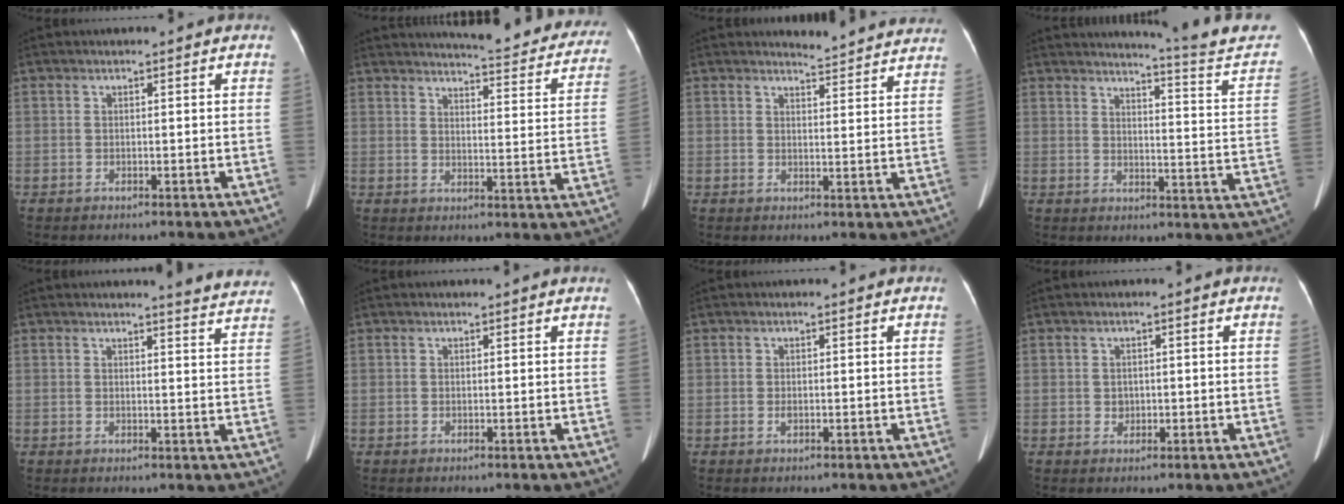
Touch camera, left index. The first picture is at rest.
{"total": 20.8, "force": [19.4, 2.9, 7.0], "torque": [-0.074, -0.067, 0.214]}
{"total": 9.7, "force": [9.6, 0.6, 1.2], "torque": [-0.005, -0.021, 0.094]}
{"total": 15.7, "force": [15.2, -1.4, 3.7], "torque": [-0.052, -0.104, 0.164]}
{"total": 8.4, "force": [8.2, -0.2, 1.7], "torque": [-0.014, -0.041, 0.069]}
{"total": 1.2, "force": [1.2, -0.1, 0.3], "torque": [-0.012, 0.002, 0.012]}
{"total": 0.5, "force": [-0.1, 0.2, 0.4], "torque": [-0.011, 0.000, -0.003]}
{"total": 1.2, "force": [0.0, 1.1, 0.4], "torque": [-0.010, 0.002, 0.002]}